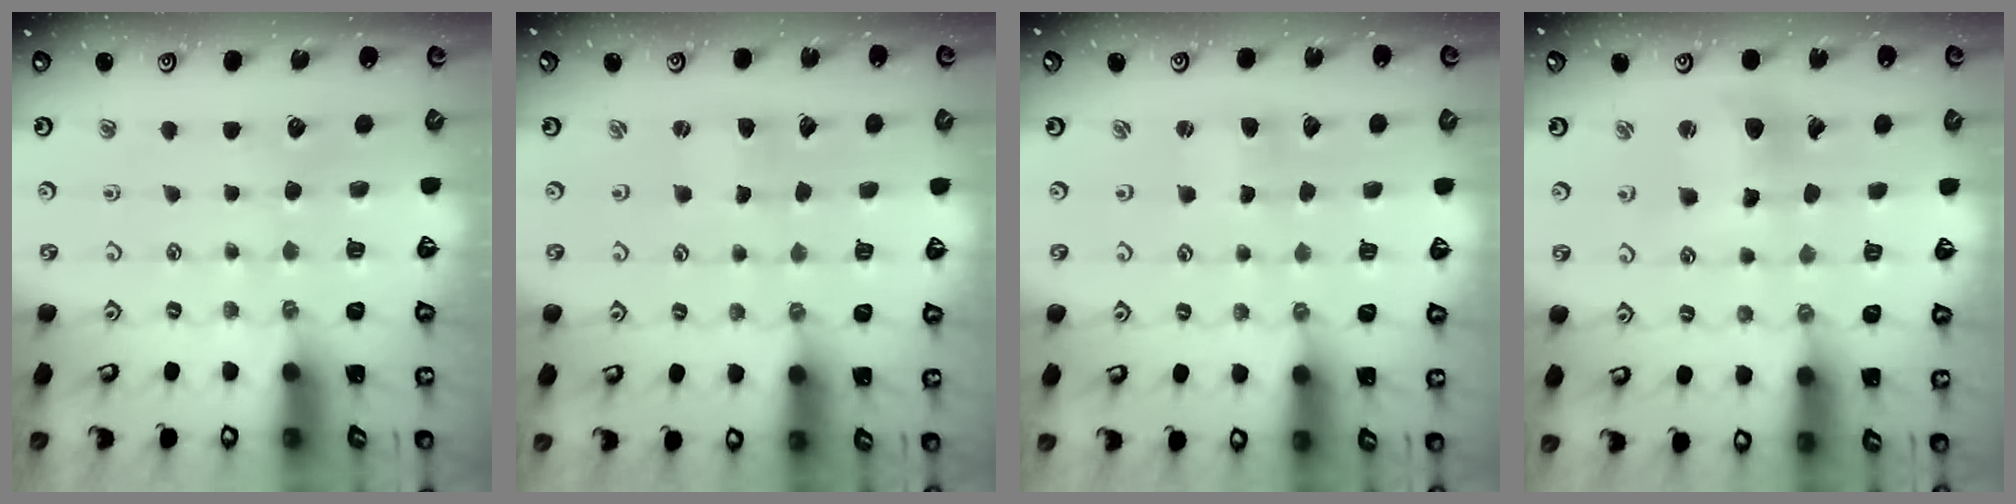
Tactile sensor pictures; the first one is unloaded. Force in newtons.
{"total": 0.8, "press": 0.8, "slide": 0.2}
{"total": 1.1, "press": 1.1, "slide": 0.2}
{"total": 8.2, "press": 8.2, "slide": 0.5}